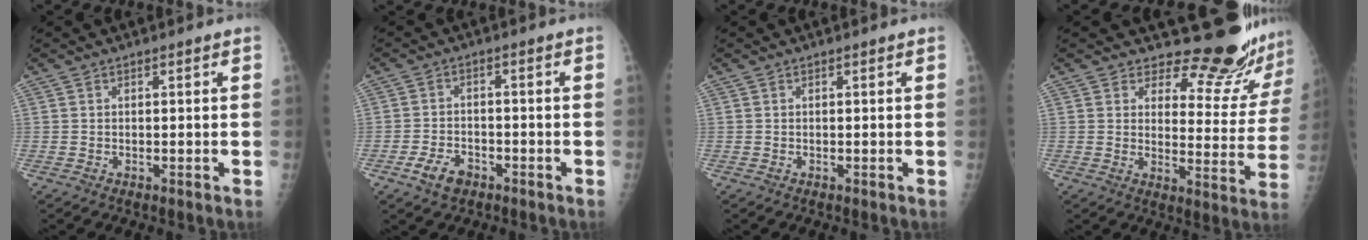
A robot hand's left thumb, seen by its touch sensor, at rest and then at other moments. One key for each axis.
{"total": 4.6, "fx": -2.6, "fy": 3.0, "fz": 2.4, "tx": -0.042, "ty": 0.013, "tz": -0.044}
{"total": 0.0}
{"total": 15.1, "fx": 14.2, "fy": 3.8, "fz": 3.0, "tx": 0.005, "ty": -0.151, "tz": 0.166}